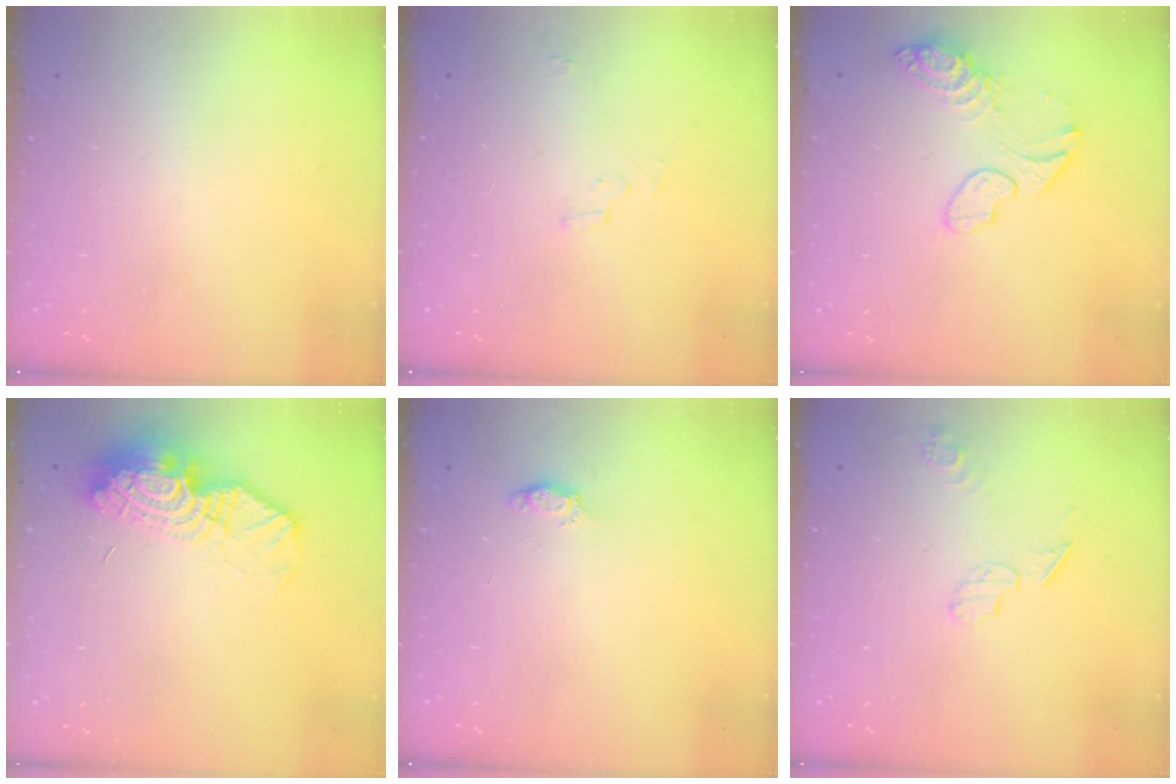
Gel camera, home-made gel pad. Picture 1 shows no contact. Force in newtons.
{"total": 3.4, "press": 3.2, "slide": 1.2}
{"total": 13.2, "press": 11.5, "slide": 6.5}
{"total": 14.0, "press": 13.9, "slide": 1.3}
{"total": 3.0, "press": 2.9, "slide": 0.4}
{"total": 6.0, "press": 6.0, "slide": 0.7}